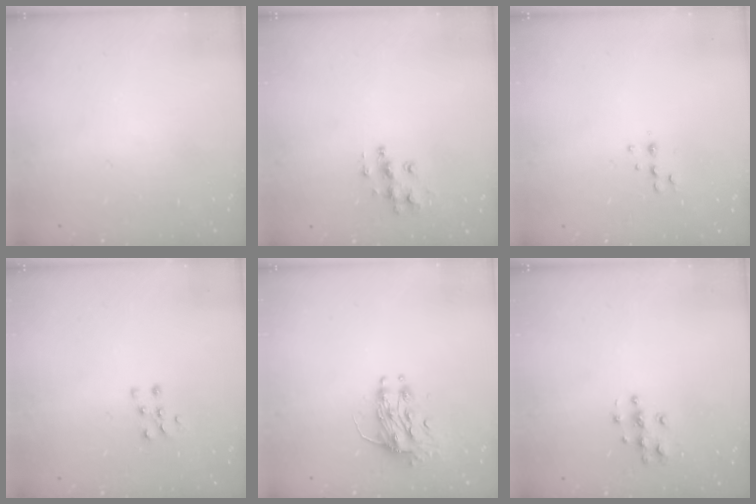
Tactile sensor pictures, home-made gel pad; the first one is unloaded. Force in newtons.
{"total": 8.6, "press": 8.6, "slide": 0.3}
{"total": 4.9, "press": 4.8, "slide": 1.1}
{"total": 5.6, "press": 5.6, "slide": 0.5}
{"total": 10.4, "press": 10.3, "slide": 0.8}
{"total": 5.9, "press": 5.9, "slide": 0.1}